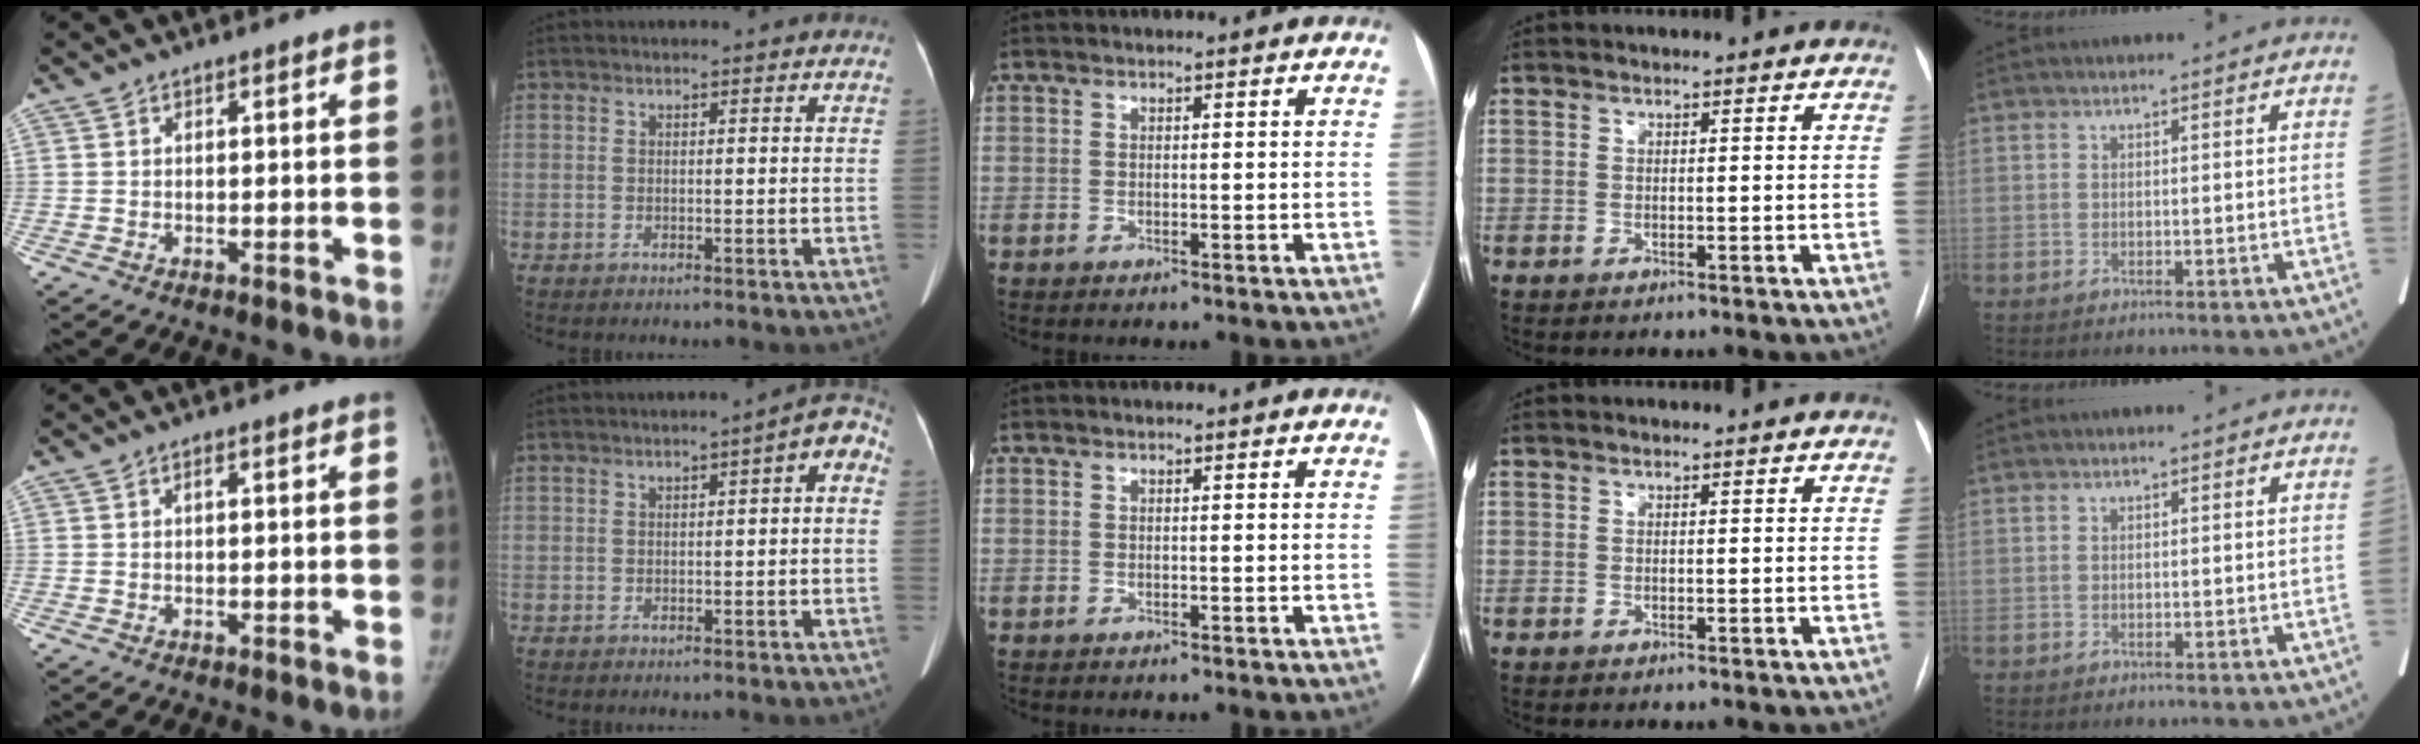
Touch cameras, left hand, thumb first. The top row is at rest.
{"thumb": {"total": 0.6, "force": [0.1, 0.3, 0.5], "torque": [-0.006, 0.002, -0.001]}, "index": {"total": 3.7, "force": [0.0, 1.0, 3.6], "torque": [-0.029, 0.022, -0.010]}}